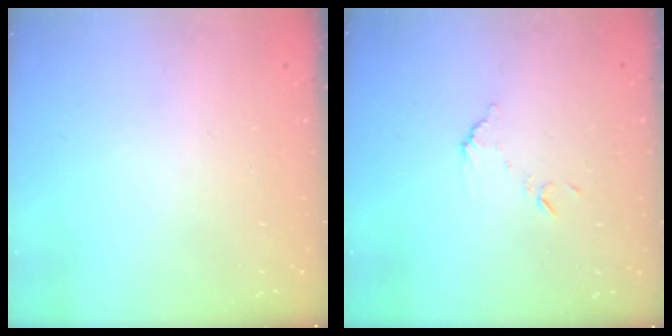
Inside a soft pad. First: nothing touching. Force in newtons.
{"total": 6.9, "press": 6.9, "slide": 0.3}